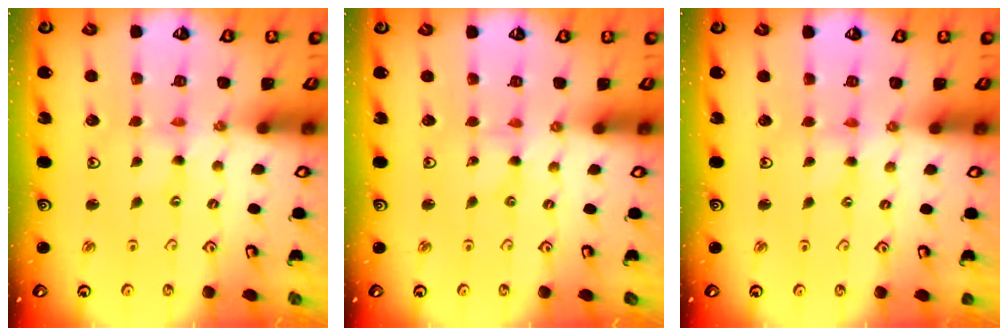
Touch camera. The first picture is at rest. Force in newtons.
{"total": 0.0}
{"total": 0.0}